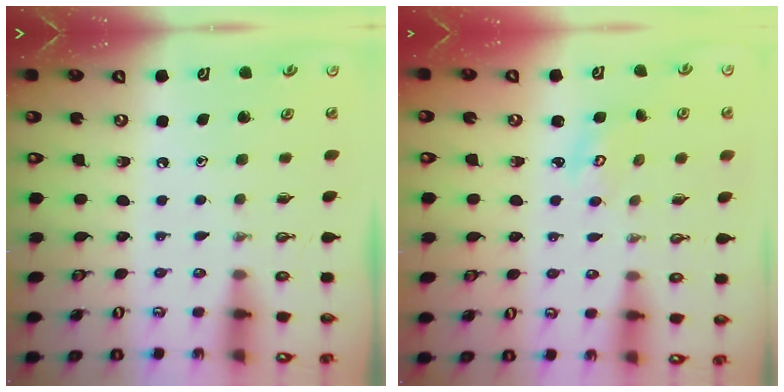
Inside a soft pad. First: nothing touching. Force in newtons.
{"total": 3.6, "press": 3.6, "slide": 0.4}